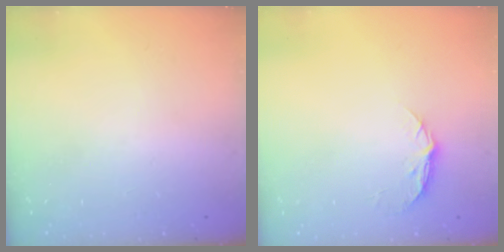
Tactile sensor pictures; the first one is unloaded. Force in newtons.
{"total": 6.7, "press": 6.7, "slide": 0.8}